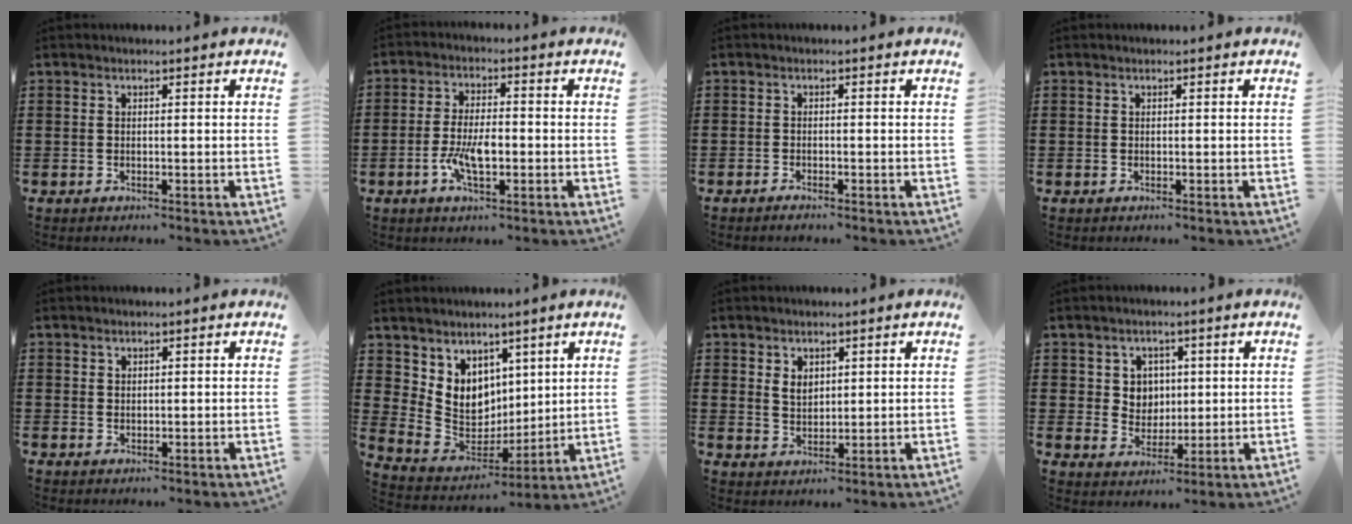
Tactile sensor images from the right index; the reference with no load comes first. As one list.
[{"total": 6.5, "force": [-1.8, 2.7, 5.6], "torque": [-0.121, 0.001, -0.038]}, {"total": 1.0, "force": [-1.0, 0.0, 0.2], "torque": [-0.006, -0.005, -0.019]}, {"total": 0.0}, {"total": 1.1, "force": [0.9, 0.7, 0.2], "torque": [-0.005, 0.002, 0.017]}, {"total": 7.7, "force": [3.8, 6.6, 0.8], "torque": [-0.060, -0.042, 0.078]}, {"total": 2.7, "force": [1.5, 1.9, 1.3], "torque": [-0.031, 0.006, 0.029]}, {"total": 4.5, "force": [1.5, 4.1, 1.1], "torque": [-0.034, 0.010, 0.024]}]